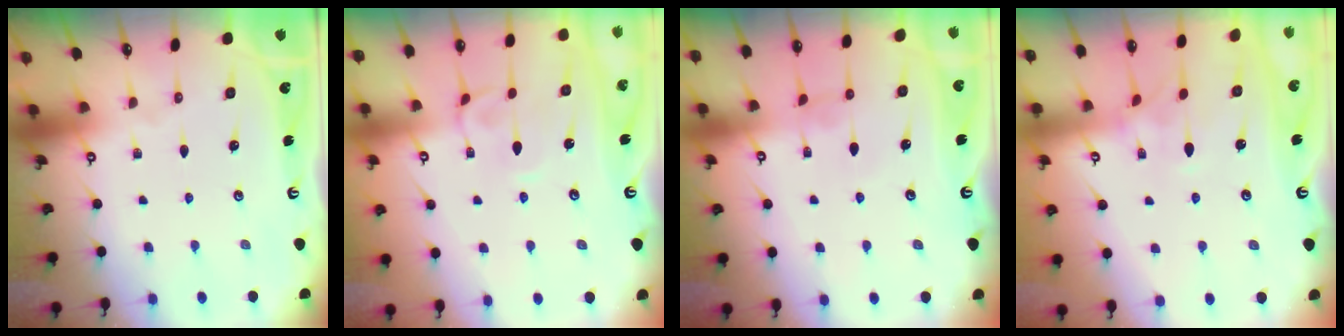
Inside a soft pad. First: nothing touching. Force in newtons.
{"total": 3.0, "press": 3.0, "slide": 0.4}
{"total": 0.6, "press": 0.5, "slide": 0.4}
{"total": 1.2, "press": 0.8, "slide": 0.9}